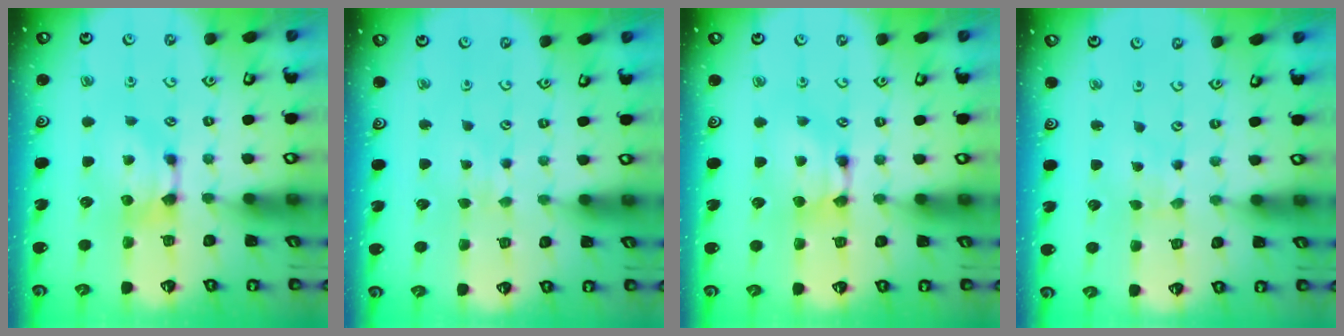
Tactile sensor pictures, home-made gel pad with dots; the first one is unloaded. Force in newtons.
{"total": 2.8, "press": 2.7, "slide": 0.4}
{"total": 1.7, "press": 1.7, "slide": 0.2}
{"total": 3.2, "press": 3.2, "slide": 0.0}